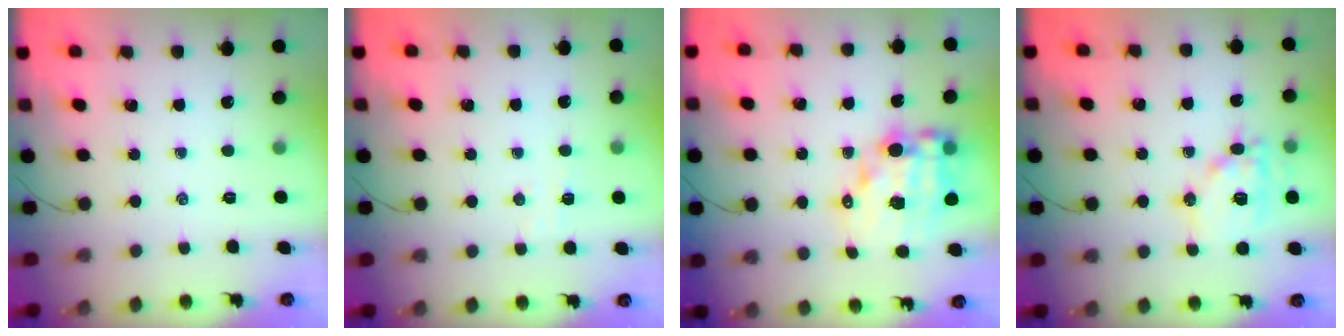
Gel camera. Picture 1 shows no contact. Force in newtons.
{"total": 2.9, "press": 2.8, "slide": 0.7}
{"total": 14.5, "press": 14.1, "slide": 3.4}
{"total": 13.3, "press": 13.2, "slide": 1.7}